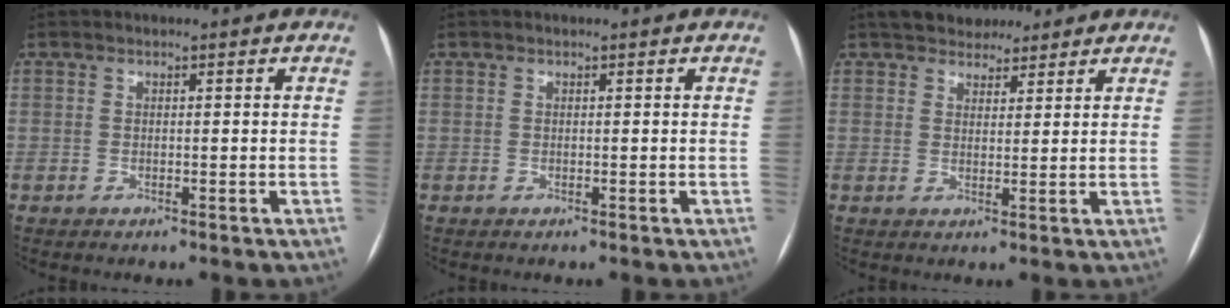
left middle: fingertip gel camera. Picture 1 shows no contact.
{"total": 0.0}
{"total": 6.0, "force": [5.0, 2.9, 1.6], "torque": [-0.012, 0.013, 0.079]}